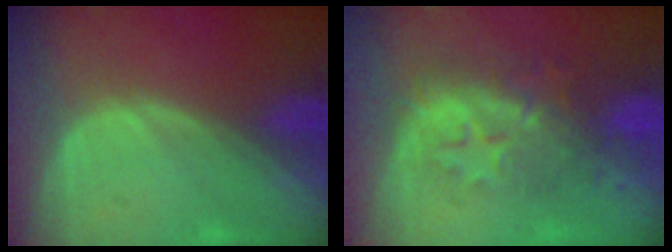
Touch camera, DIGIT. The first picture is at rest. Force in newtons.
{"total": 8.1, "press": 8.1, "slide": 0.9}